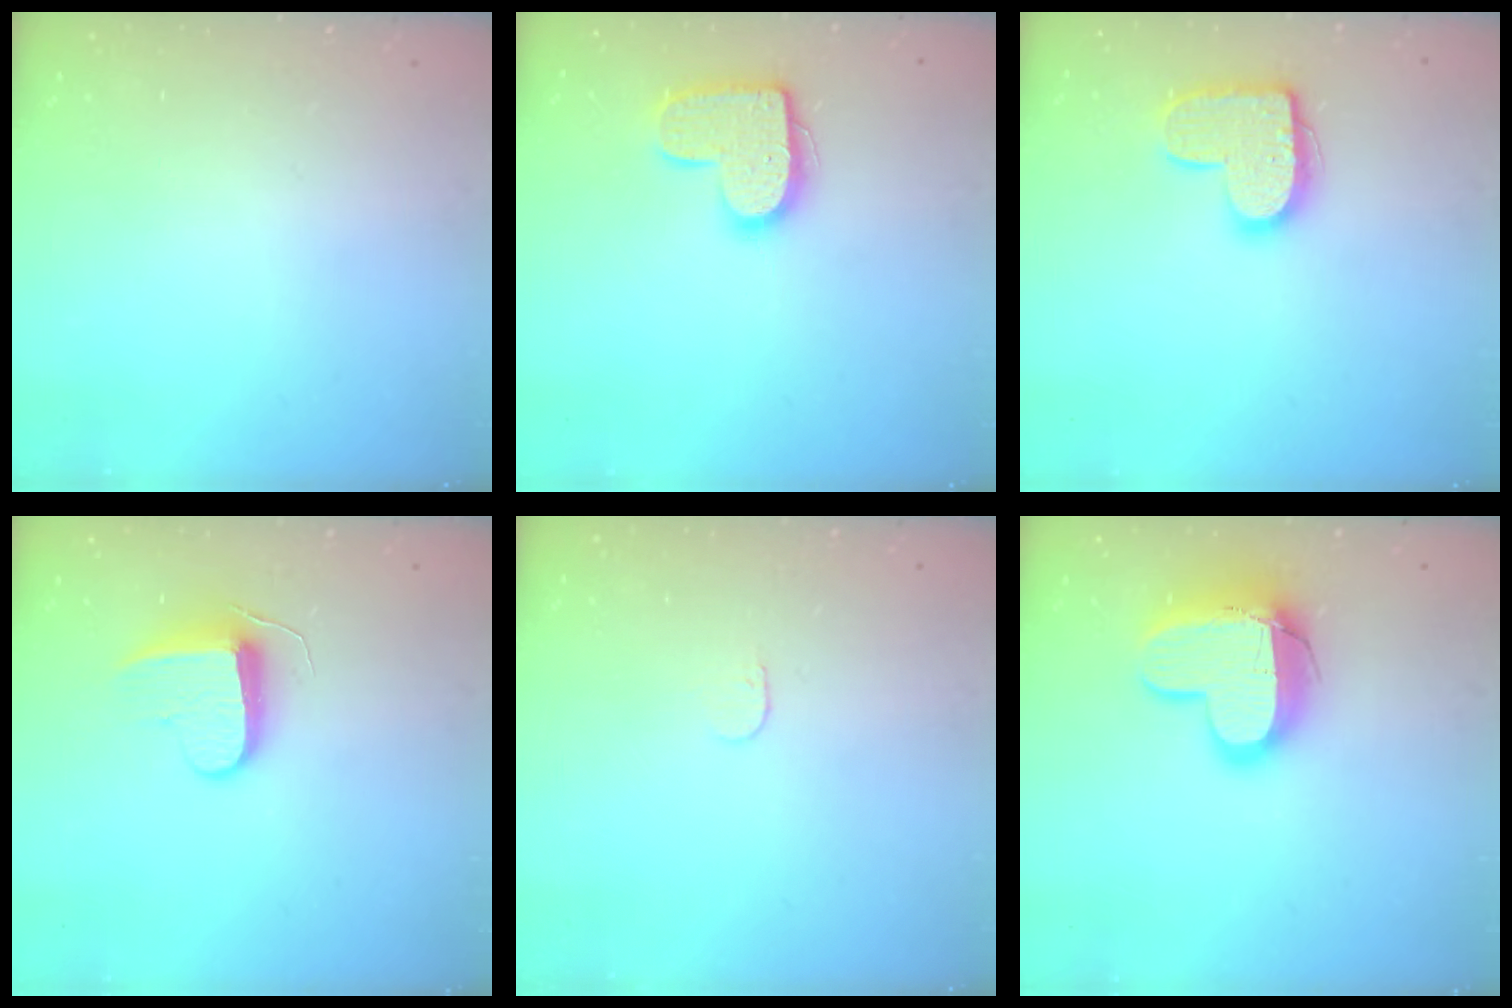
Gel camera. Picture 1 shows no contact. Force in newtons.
{"total": 13.5, "press": 13.5, "slide": 0.7}
{"total": 13.7, "press": 13.7, "slide": 0.6}
{"total": 9.1, "press": 9.1, "slide": 0.0}
{"total": 3.6, "press": 3.6, "slide": 0.3}
{"total": 15.0, "press": 14.9, "slide": 1.3}